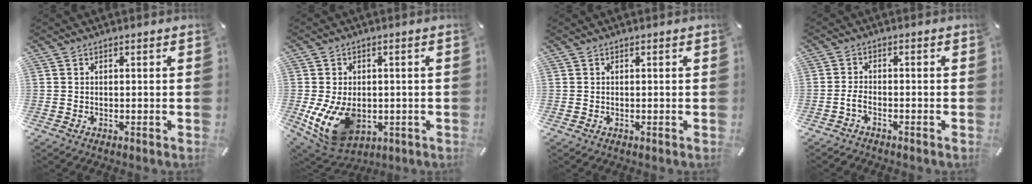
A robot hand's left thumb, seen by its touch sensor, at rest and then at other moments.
{"total": 12.5, "force": [-2.5, 9.0, 8.3], "torque": [-0.161, -0.003, -0.039]}
{"total": 0.0}
{"total": 2.3, "force": [-1.7, 0.8, 1.4], "torque": [-0.032, 0.005, -0.034]}